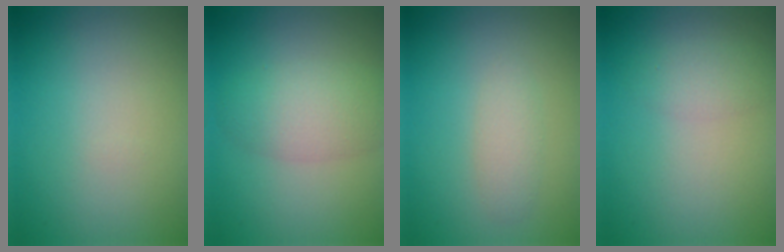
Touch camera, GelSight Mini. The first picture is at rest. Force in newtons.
{"total": 4.0, "press": 4.0, "slide": 0.1}
{"total": 1.5, "press": 1.5, "slide": 0.1}
{"total": 1.7, "press": 1.7, "slide": 0.0}